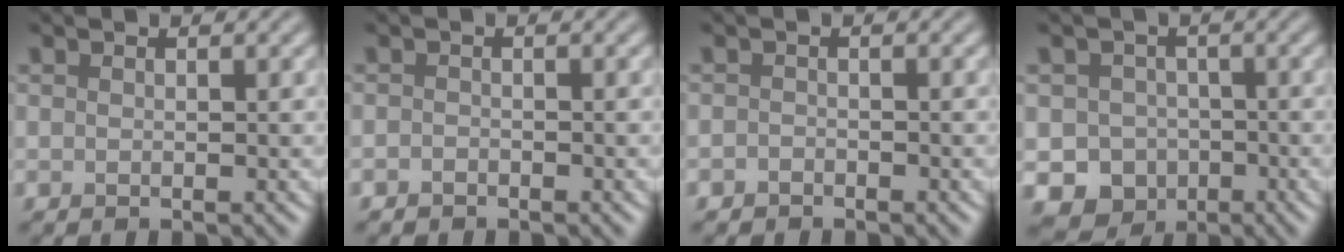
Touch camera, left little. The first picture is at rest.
{"total": 0.7, "force": [-0.6, 0.4, 0.1], "torque": [0.000, -0.003, -0.011]}
{"total": 0.8, "force": [-0.7, 0.5, 0.1], "torque": [0.001, -0.001, -0.014]}
{"total": 9.0, "force": [-4.1, 7.7, 2.1], "torque": [-0.013, -0.037, -0.081]}